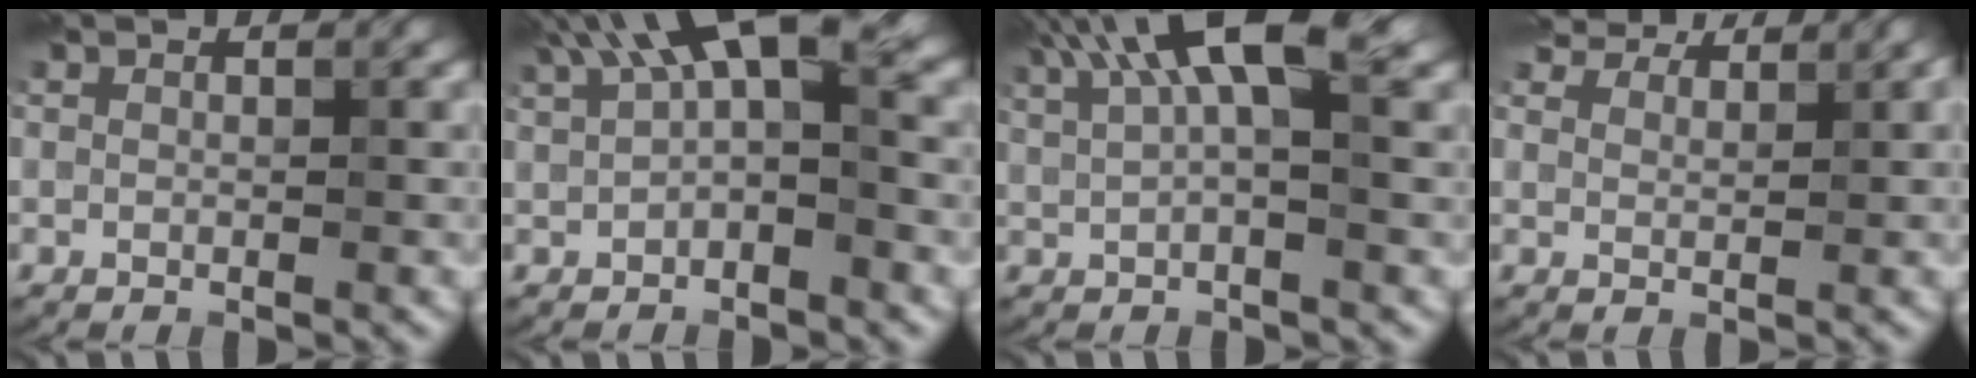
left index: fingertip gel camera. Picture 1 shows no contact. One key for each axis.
{"total": 6.6, "fx": 2.4, "fy": 2.5, "fz": 5.6, "tx": -0.085, "ty": 0.018, "tz": 0.031}
{"total": 7.1, "fx": 3.2, "fy": 1.9, "fz": 6.1, "tx": -0.109, "ty": 0.015, "tz": 0.052}
{"total": 5.9, "fx": 5.1, "fy": 2.1, "fz": 2.1, "tx": -0.053, "ty": 0.008, "tz": 0.084}